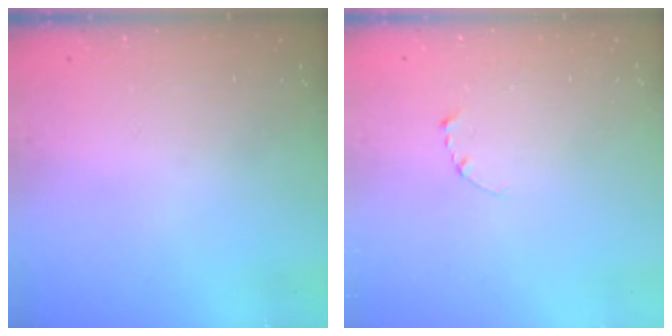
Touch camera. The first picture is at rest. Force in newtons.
{"total": 2.7, "press": 2.7, "slide": 0.3}